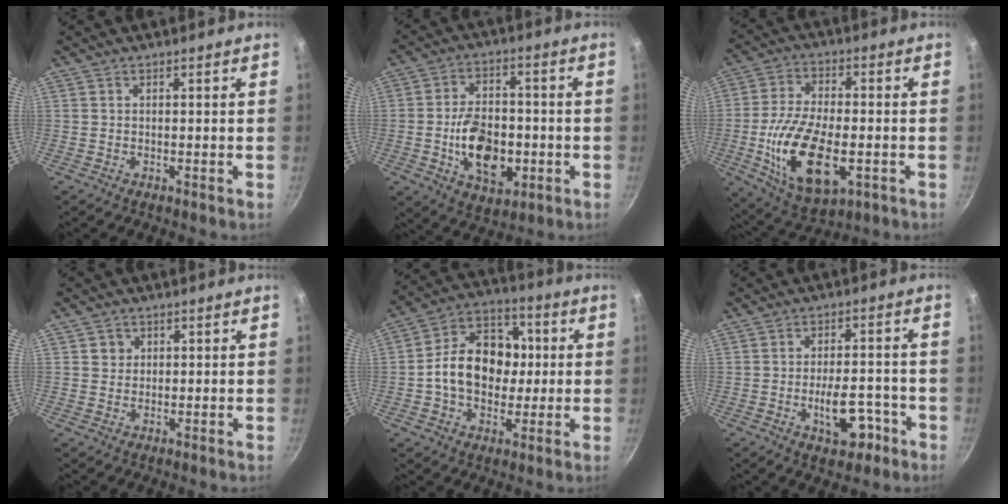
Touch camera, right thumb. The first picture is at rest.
{"total": 13.3, "force": [-2.7, 8.2, 10.1], "torque": [-0.136, 0.012, -0.039]}
{"total": 18.2, "force": [-4.4, 9.1, 15.2], "torque": [-0.276, 0.004, -0.063]}
{"total": 2.4, "force": [0.8, 2.2, 0.5], "torque": [0.005, -0.002, 0.009]}
{"total": 15.8, "force": [-0.3, 11.8, 10.5], "torque": [-0.139, 0.031, -0.009]}
{"total": 8.3, "force": [-3.4, 4.2, 6.2], "torque": [-0.078, 0.025, -0.048]}